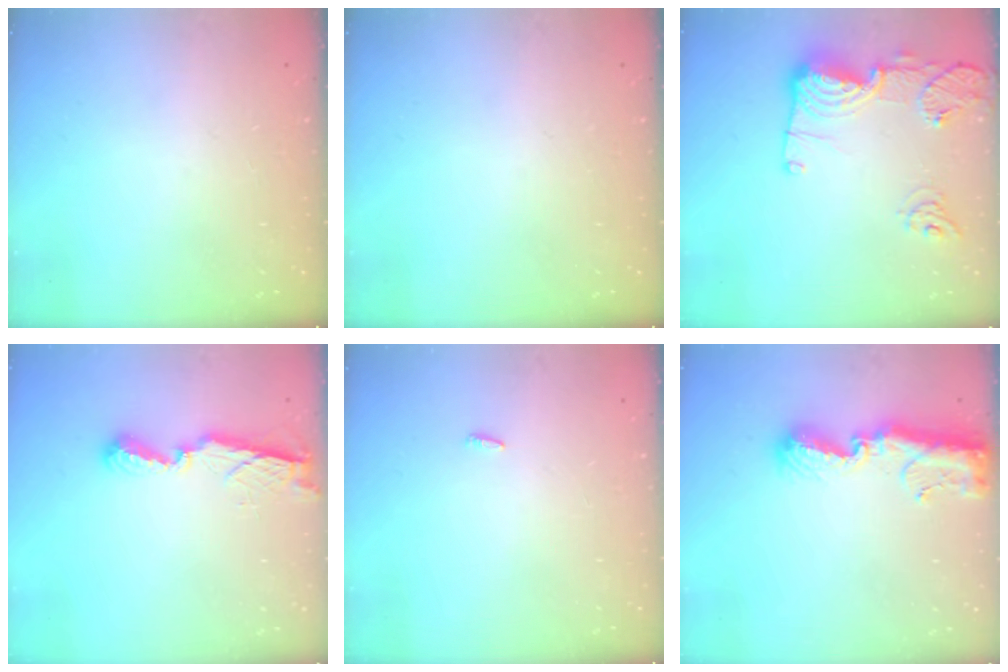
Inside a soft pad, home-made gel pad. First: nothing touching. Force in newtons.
{"total": 0.0}
{"total": 17.1, "press": 17.0, "slide": 1.7}
{"total": 7.5, "press": 7.5, "slide": 0.5}
{"total": 1.8, "press": 1.7, "slide": 0.6}
{"total": 9.7, "press": 9.6, "slide": 0.9}